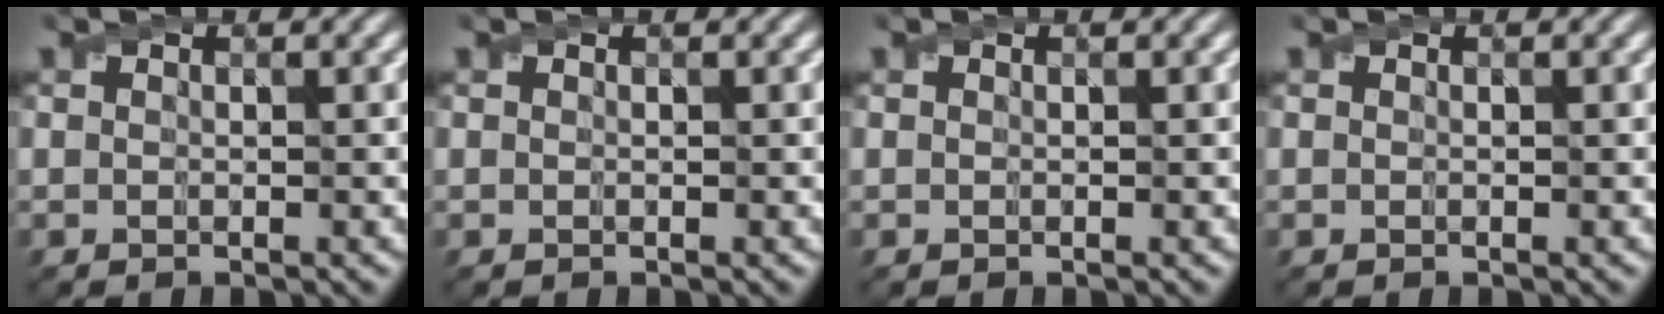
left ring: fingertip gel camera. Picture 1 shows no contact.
{"total": 0.0}
{"total": 0.0}
{"total": 0.0}